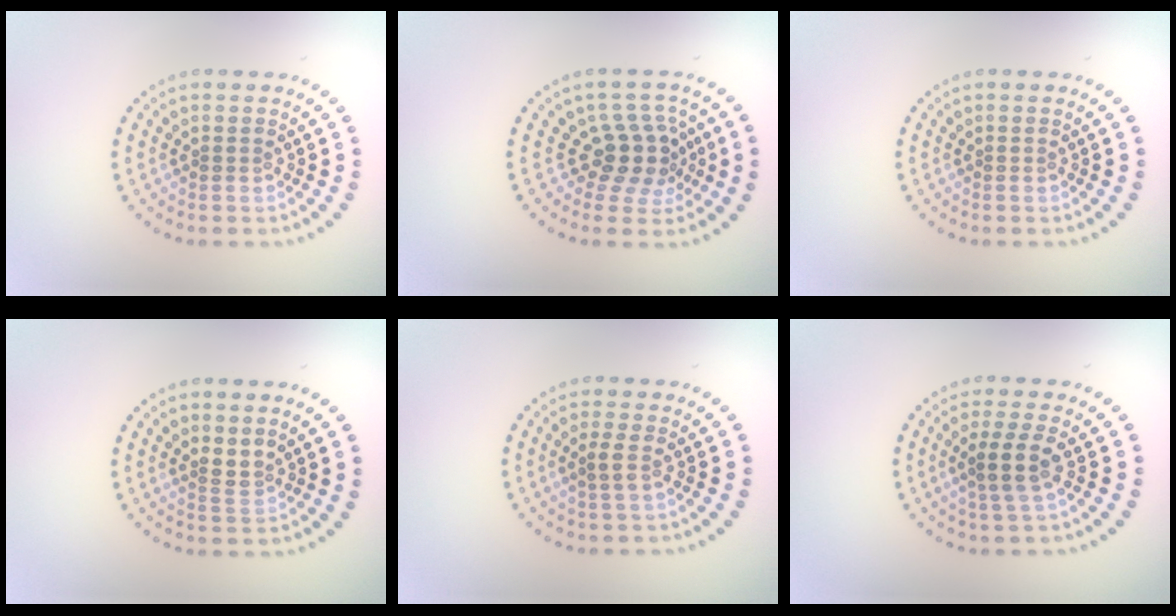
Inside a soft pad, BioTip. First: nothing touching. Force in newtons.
{"total": 3.7, "press": 2.8, "slide": 2.4}
{"total": 0.0}
{"total": 1.6, "press": 1.3, "slide": 1.0}
{"total": 1.2, "press": 1.0, "slide": 0.7}
{"total": 2.6, "press": 2.1, "slide": 1.5}